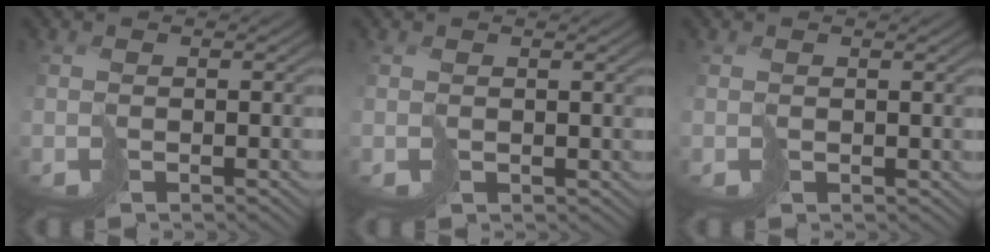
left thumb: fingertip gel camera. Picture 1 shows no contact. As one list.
[{"total": 0.9, "force": [0.7, 0.6, 0.1], "torque": [-0.009, 0.000, 0.015]}, {"total": 0.8, "force": [0.6, 0.5, 0.0], "torque": [-0.007, -0.001, 0.012]}]